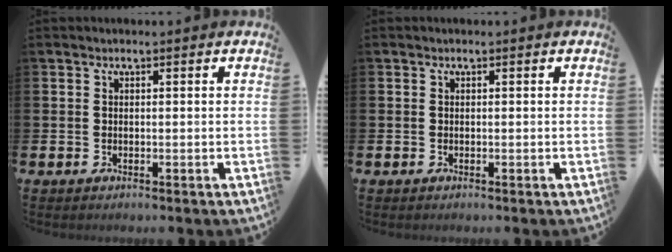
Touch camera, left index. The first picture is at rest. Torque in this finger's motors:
{"motor_torque": [0.00, 0.00, 0.02, 0.01]}